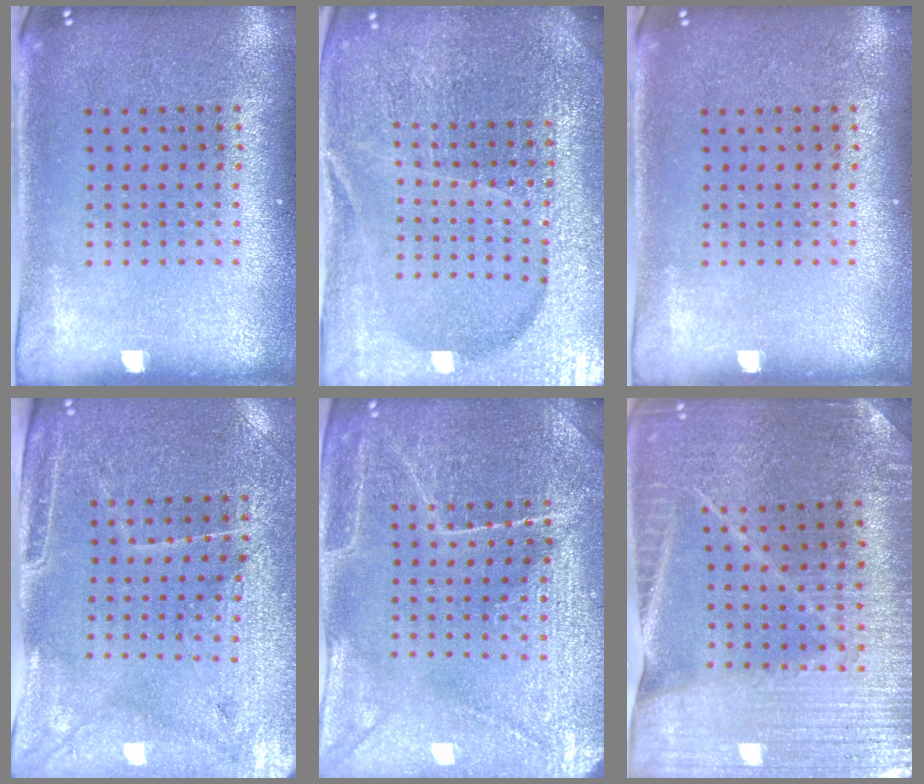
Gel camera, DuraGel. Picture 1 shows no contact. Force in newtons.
{"total": 5.6, "press": 5.0, "slide": 2.5}
{"total": 0.0}
{"total": 3.3, "press": 3.1, "slide": 1.1}
{"total": 3.8, "press": 3.7, "slide": 0.9}
{"total": 3.0, "press": 3.0, "slide": 0.2}